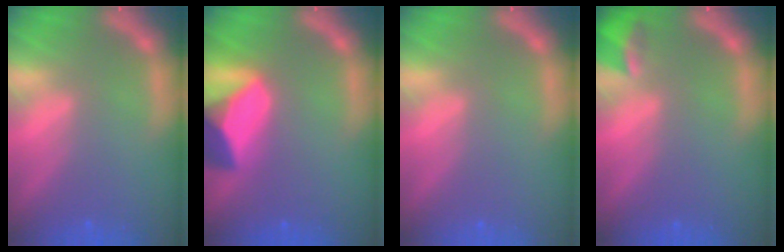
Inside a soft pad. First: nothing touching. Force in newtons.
{"total": 8.9}
{"total": 0.0}
{"total": 2.4}